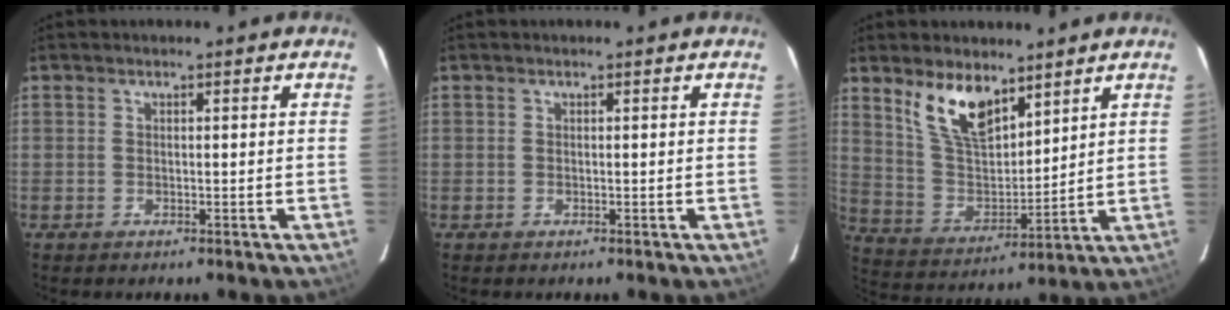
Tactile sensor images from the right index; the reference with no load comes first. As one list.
[{"total": 0.0}, {"total": 11.9, "force": [7.9, 5.2, 7.3], "torque": [-0.143, 0.003, 0.162]}]